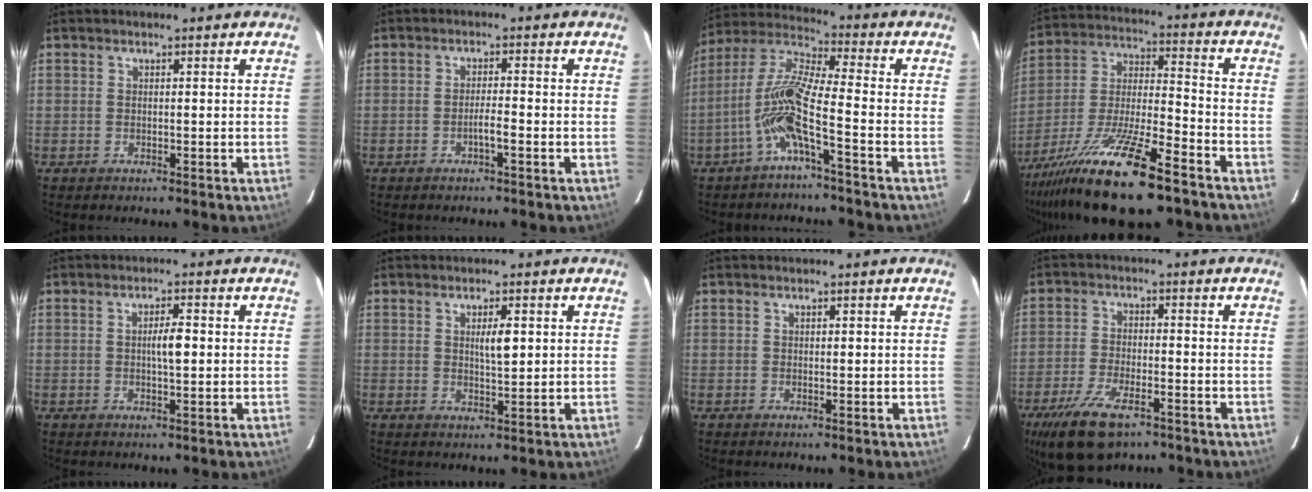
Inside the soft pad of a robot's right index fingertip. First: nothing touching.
{"total": 2.1, "force": [-1.0, 0.0, 1.8], "torque": [-0.030, 0.001, -0.020]}
{"total": 9.8, "force": [-4.0, -0.1, 9.0], "torque": [-0.194, 0.014, -0.086]}
{"total": 19.8, "force": [-13.5, 2.5, 14.2], "torque": [-0.267, -0.035, -0.242]}
{"total": 3.1, "force": [0.1, 0.5, 3.0], "torque": [-0.052, 0.001, 0.000]}
{"total": 3.1, "force": [0.8, 0.6, 2.9], "torque": [-0.049, -0.003, 0.013]}
{"total": 0.0}
{"total": 10.2, "force": [-6.7, 3.5, 6.8], "torque": [-0.132, -0.016, -0.114]}